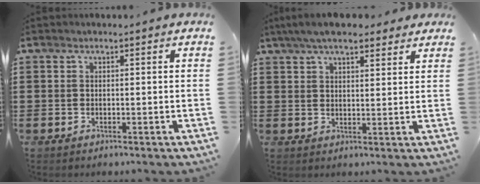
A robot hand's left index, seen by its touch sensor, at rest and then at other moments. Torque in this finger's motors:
{"motor_torque": [2.14, 0.00, 0.42, 0.21]}